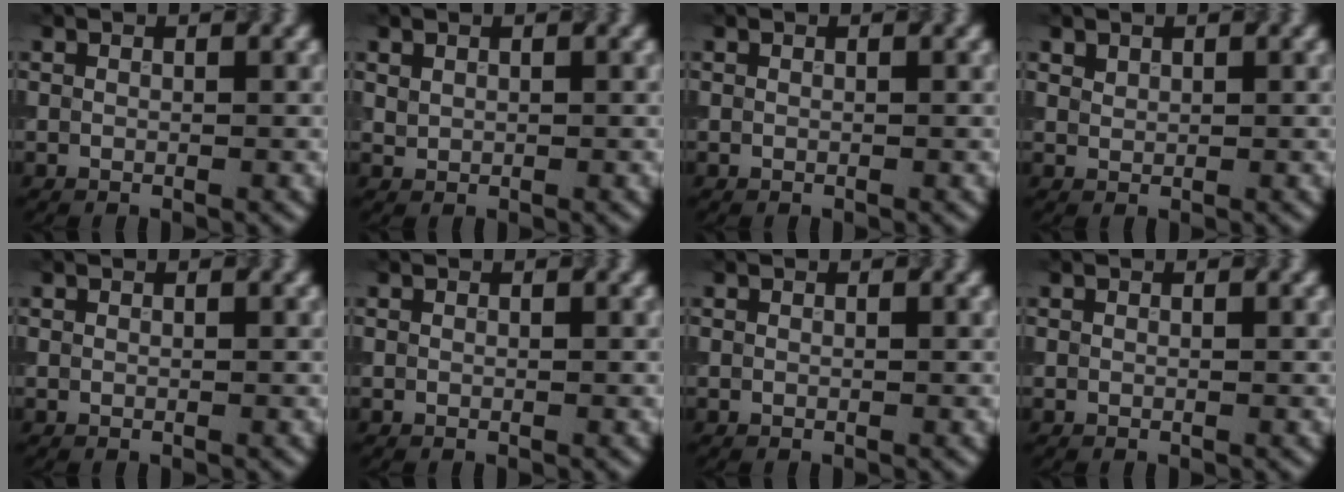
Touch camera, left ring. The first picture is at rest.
{"total": 0.9, "force": [0.6, 0.7, 0.2], "torque": [-0.010, -0.001, 0.018]}
{"total": 0.0}
{"total": 1.4, "force": [1.1, 0.7, 0.4], "torque": [-0.017, -0.003, 0.026]}
{"total": 0.0}
{"total": 0.0}
{"total": 0.0}
{"total": 0.0}